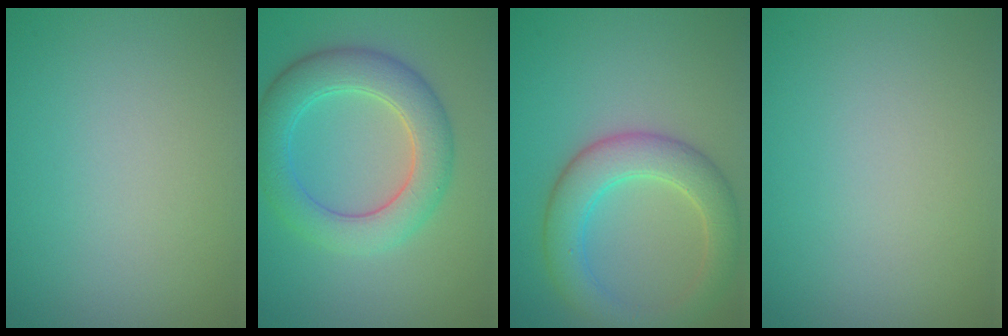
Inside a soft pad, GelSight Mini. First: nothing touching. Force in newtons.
{"total": 5.8, "press": 5.8, "slide": 0.3}
{"total": 5.3, "press": 5.3, "slide": 0.5}
{"total": 0.0}